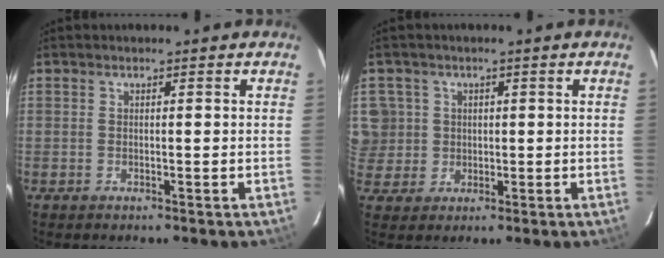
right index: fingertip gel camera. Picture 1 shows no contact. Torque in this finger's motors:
{"motor_torque": [0.48, 0.16, 0.24, 0.02]}